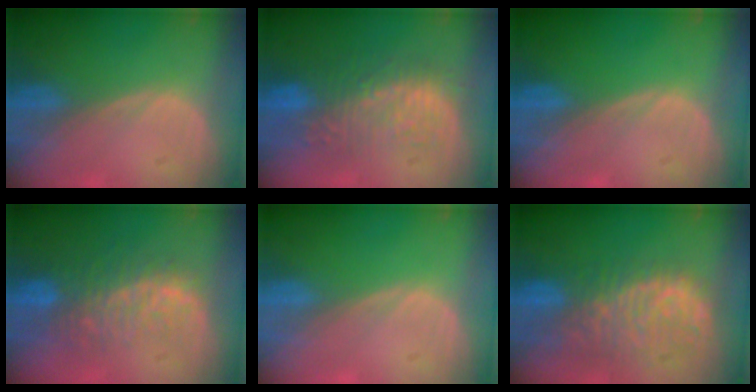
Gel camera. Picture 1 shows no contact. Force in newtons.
{"total": 9.9, "press": 9.3, "slide": 3.4}
{"total": 0.0}
{"total": 10.1, "press": 8.6, "slide": 5.3}
{"total": 0.0}
{"total": 11.0, "press": 9.6, "slide": 5.4}